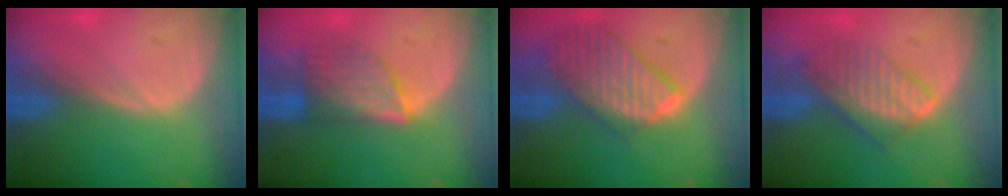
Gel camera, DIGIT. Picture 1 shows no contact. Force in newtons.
{"total": 6.3, "press": 6.3, "slide": 0.4}
{"total": 9.7, "press": 8.4, "slide": 4.9}
{"total": 7.1, "press": 6.5, "slide": 2.8}